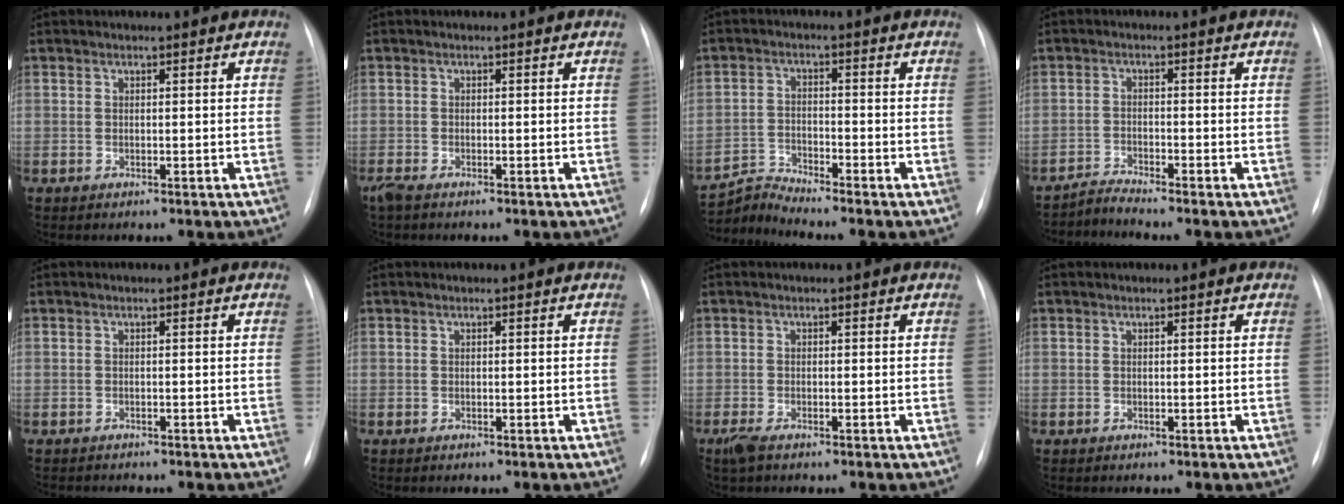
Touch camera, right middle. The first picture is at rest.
{"total": 1.8, "force": [-1.4, 0.5, 1.1], "torque": [-0.029, -0.007, -0.026]}
{"total": 4.5, "force": [-4.0, -1.6, -1.3], "torque": [0.012, -0.015, -0.078]}
{"total": 2.5, "force": [-2.3, -0.8, -0.4], "torque": [0.003, -0.018, -0.046]}
{"total": 1.9, "force": [-1.8, 0.5, 0.3], "torque": [-0.003, -0.005, -0.022]}
{"total": 0.0}
{"total": 2.2, "force": [-1.5, 0.7, 1.5], "torque": [-0.039, -0.007, -0.028]}
{"total": 0.0}